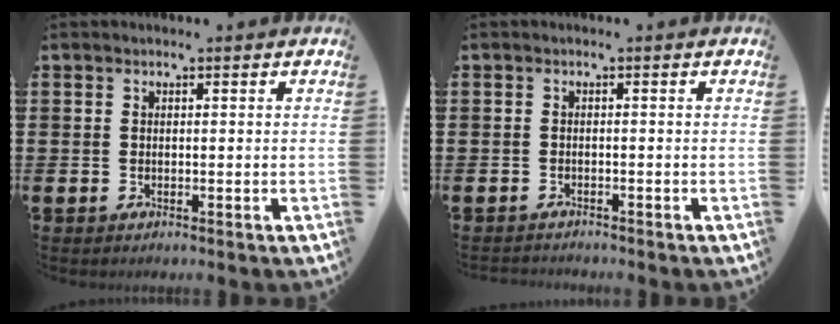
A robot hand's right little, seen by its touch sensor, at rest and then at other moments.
{"total": 0.8, "force": [-0.8, 0.0, -0.1], "torque": [-0.001, 0.000, -0.016]}